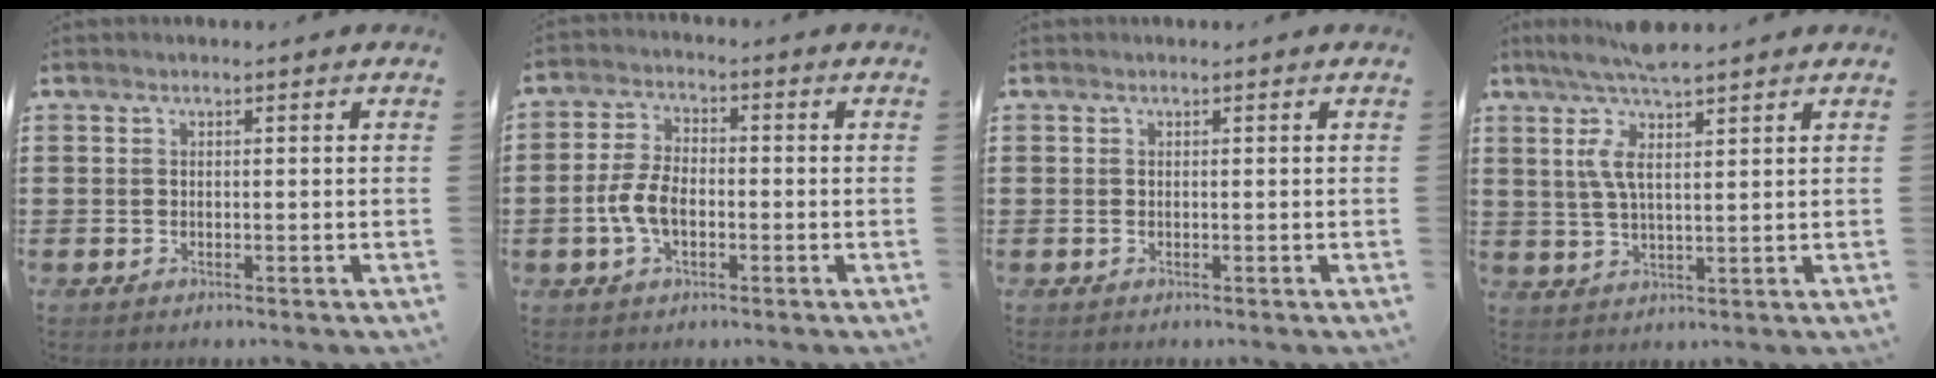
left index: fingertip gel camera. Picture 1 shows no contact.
{"total": 6.1, "force": [-1.6, 3.3, 4.9], "torque": [-0.119, -0.003, -0.035]}
{"total": 0.0}
{"total": 7.5, "force": [4.7, 1.0, 5.7], "torque": [-0.122, -0.008, 0.081]}